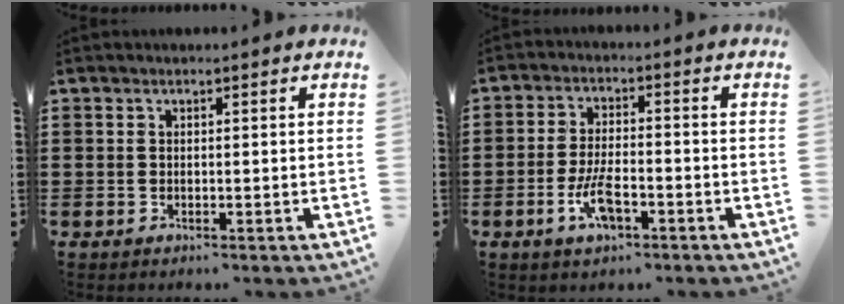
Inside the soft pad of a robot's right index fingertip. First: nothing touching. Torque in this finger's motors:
{"motor_torque": [1.80, 0.34, 0.13, 0.05]}